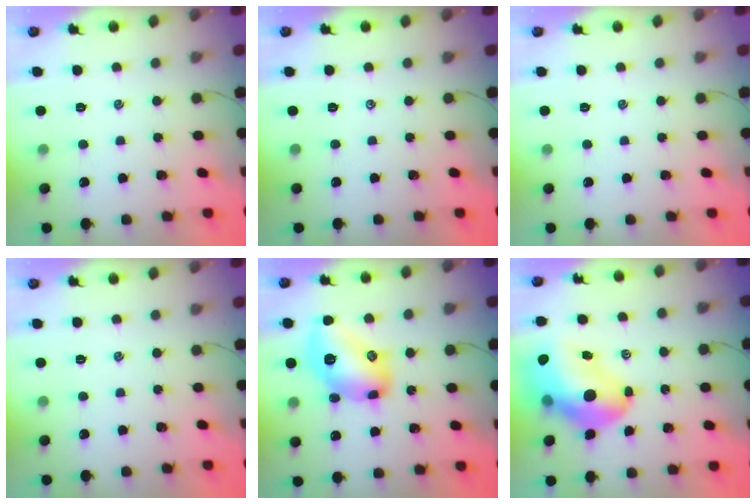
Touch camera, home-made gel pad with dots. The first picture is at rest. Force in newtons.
{"total": 0.0}
{"total": 0.0}
{"total": 0.0}
{"total": 15.4, "press": 15.4, "slide": 0.7}
{"total": 17.3, "press": 16.5, "slide": 5.1}